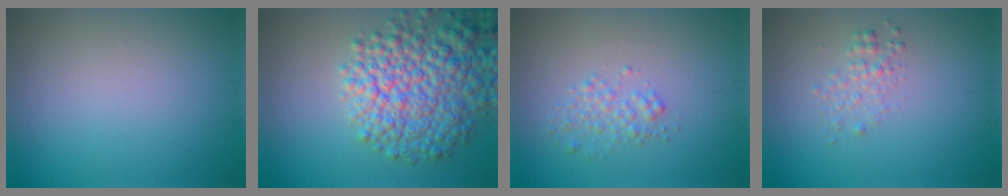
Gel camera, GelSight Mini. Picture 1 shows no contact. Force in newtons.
{"total": 8.8, "press": 8.7, "slide": 0.4}
{"total": 1.6, "press": 1.6, "slide": 0.1}
{"total": 1.4, "press": 1.4, "slide": 0.1}